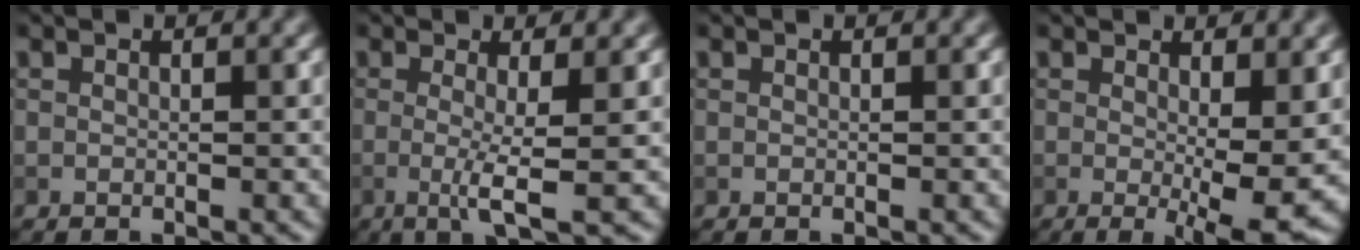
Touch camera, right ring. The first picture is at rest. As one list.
[{"total": 3.2, "force": [-0.3, 0.4, 3.1], "torque": [-0.059, -0.004, -0.005]}, {"total": 0.0}, {"total": 5.8, "force": [-0.2, 1.1, 5.7], "torque": [-0.085, -0.009, 0.003]}]